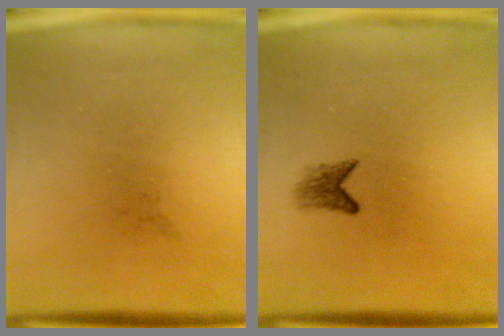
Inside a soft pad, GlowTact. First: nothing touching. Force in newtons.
{"total": 1.8}